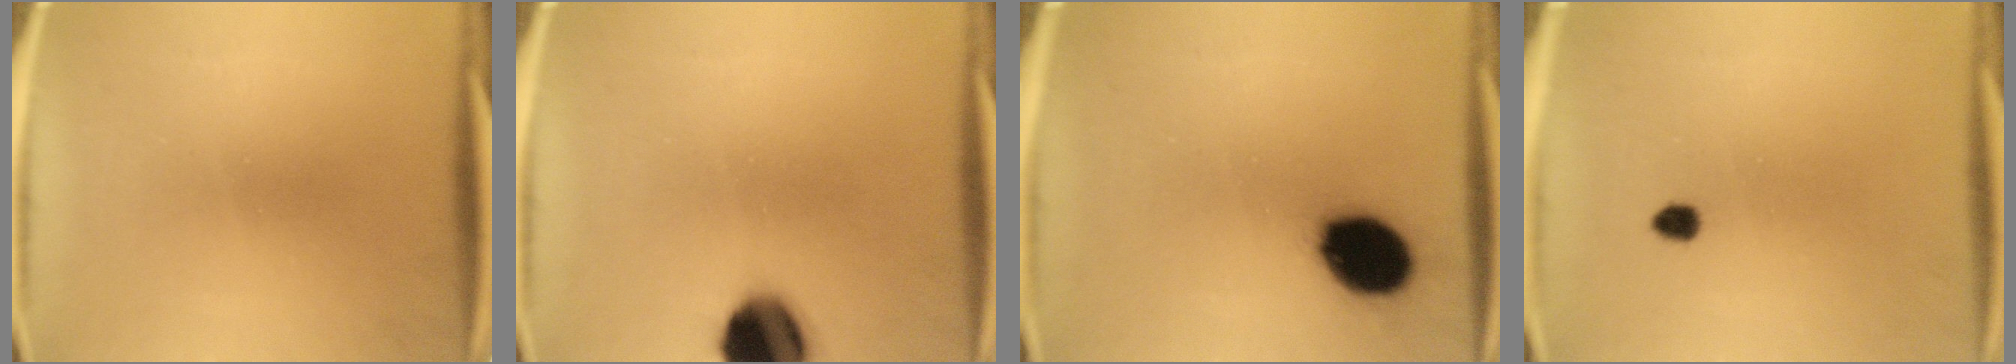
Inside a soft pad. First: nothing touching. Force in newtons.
{"total": 14.1}
{"total": 14.1}
{"total": 1.8}